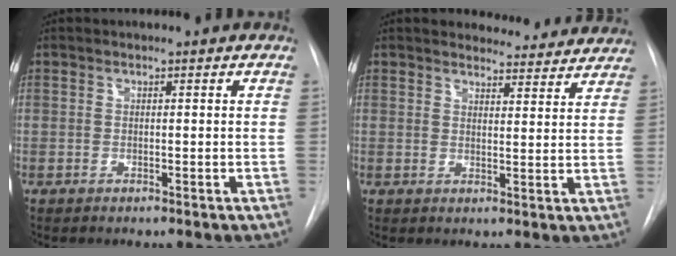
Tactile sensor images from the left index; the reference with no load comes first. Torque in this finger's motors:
{"motor_torque": [0.36, -0.57, 0.03, 0.00]}